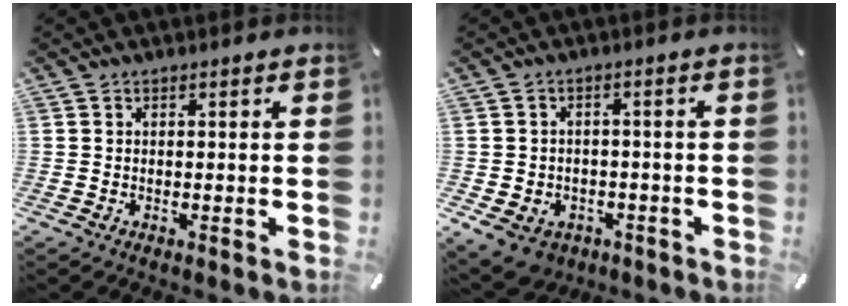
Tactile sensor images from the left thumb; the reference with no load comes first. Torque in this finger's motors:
{"motor_torque": [0.60, 1.69, 0.44, 0.45, 0.06]}